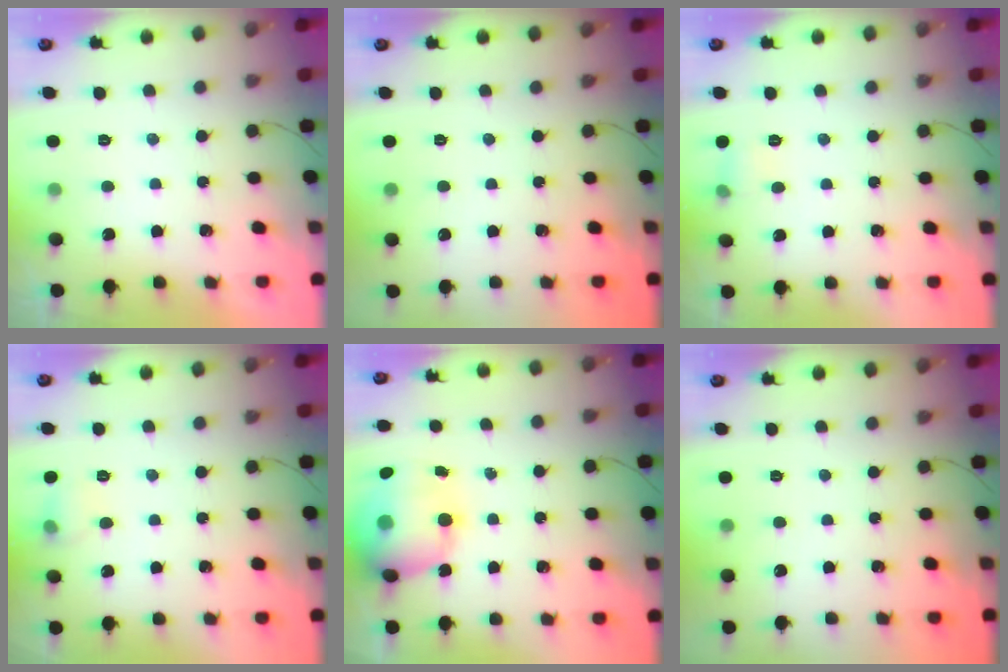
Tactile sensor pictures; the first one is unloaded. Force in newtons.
{"total": 0.0}
{"total": 4.5, "press": 4.3, "slide": 1.4}
{"total": 6.9, "press": 6.5, "slide": 2.1}
{"total": 18.8, "press": 18.3, "slide": 4.3}
{"total": 0.0}